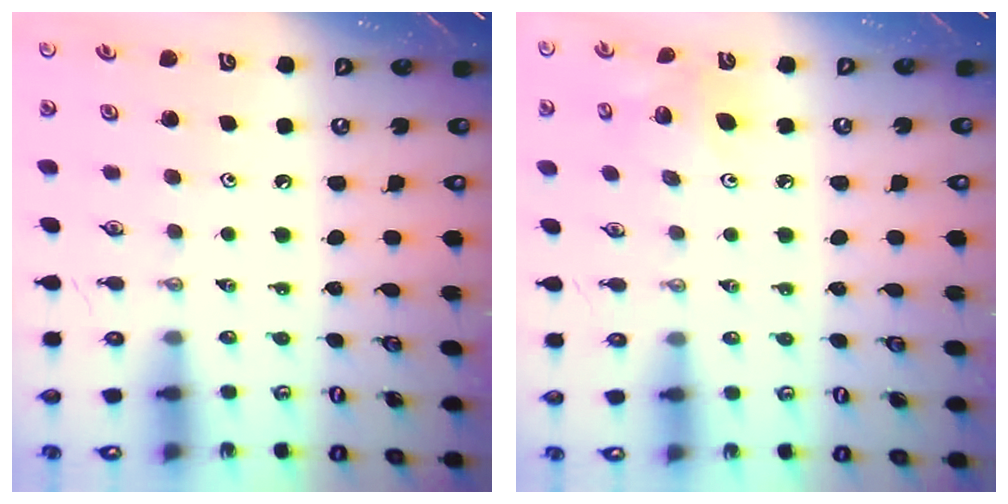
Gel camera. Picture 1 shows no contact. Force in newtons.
{"total": 7.1, "press": 6.9, "slide": 1.6}